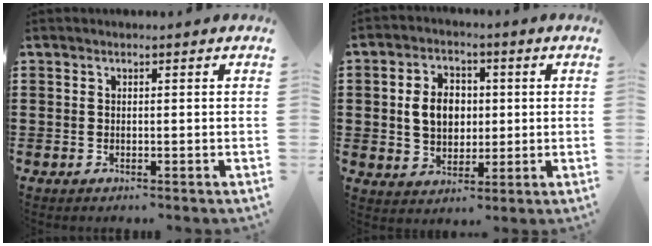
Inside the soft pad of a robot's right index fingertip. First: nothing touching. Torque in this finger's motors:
{"motor_torque": [0.43, 0.00, 0.26, 0.07]}